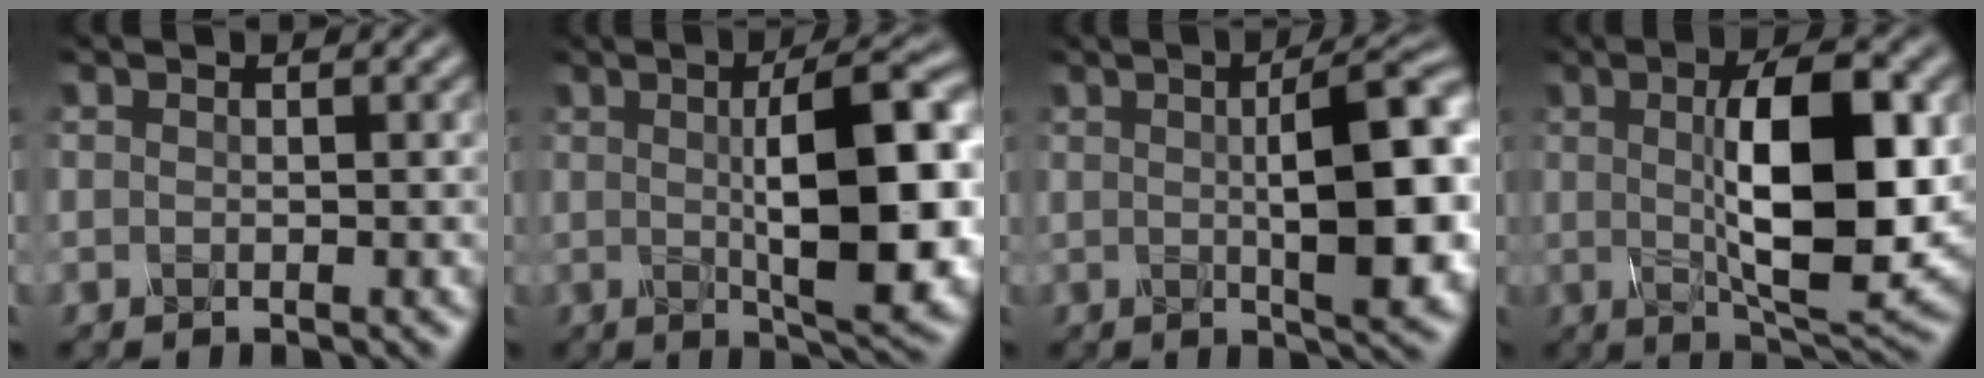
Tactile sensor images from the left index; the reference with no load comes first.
{"total": 10.9, "force": [0.6, 2.9, 10.5], "torque": [-0.141, 0.003, 0.010]}
{"total": 9.7, "force": [0.6, 2.6, 9.3], "torque": [-0.119, 0.007, 0.008]}
{"total": 10.9, "force": [0.9, 3.4, 10.3], "torque": [-0.152, 0.001, 0.017]}